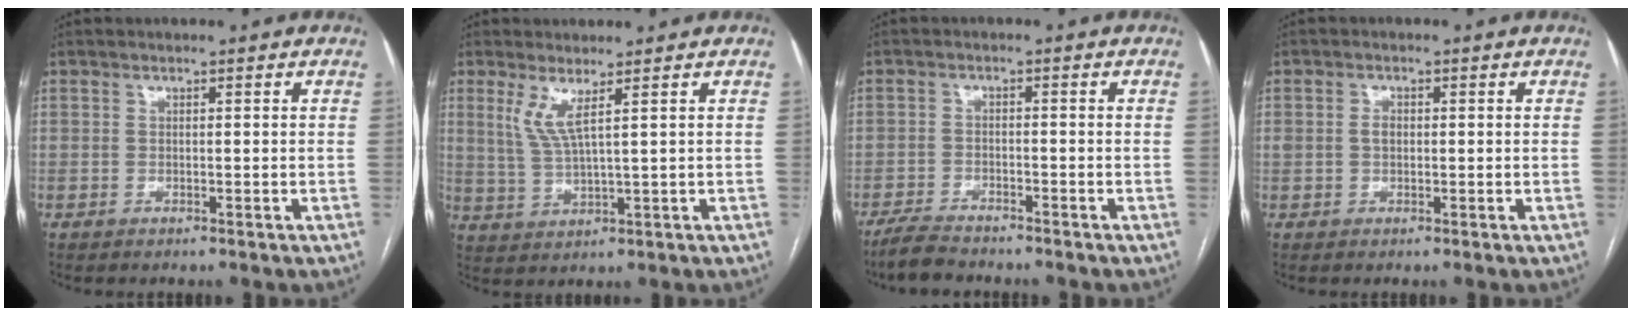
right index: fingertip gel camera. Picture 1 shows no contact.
{"total": 4.5, "force": [2.2, -0.1, 3.9], "torque": [-0.088, -0.007, 0.051]}
{"total": 4.8, "force": [-4.4, 0.9, 1.8], "torque": [-0.037, -0.013, -0.079]}
{"total": 1.9, "force": [0.1, 1.3, 1.4], "torque": [-0.029, 0.011, 0.004]}